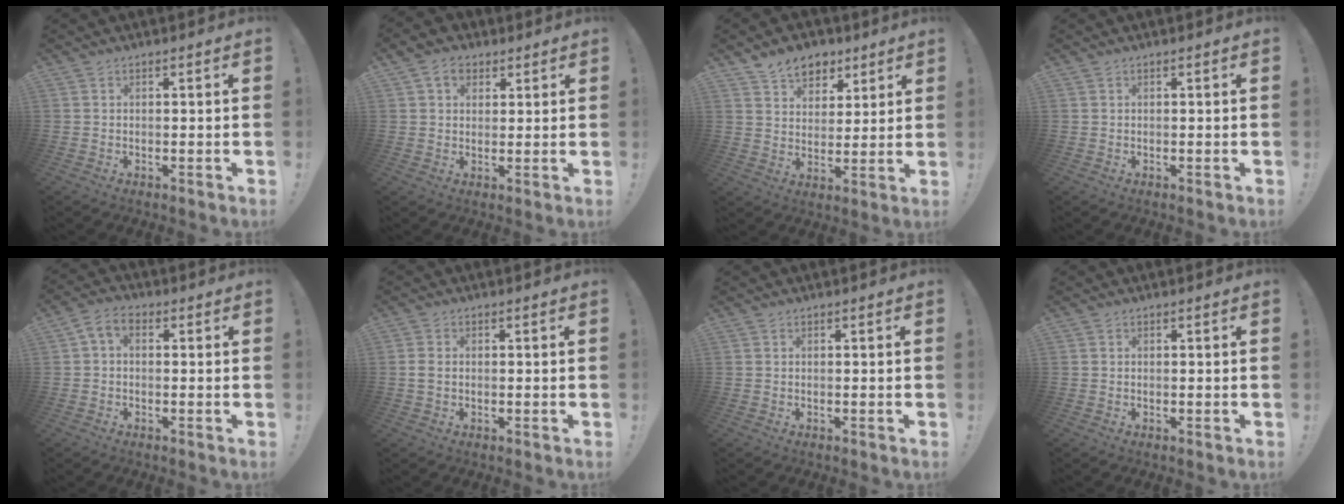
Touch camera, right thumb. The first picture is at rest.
{"total": 7.0, "force": [3.2, 5.4, 3.1], "torque": [-0.052, -0.003, 0.062]}
{"total": 9.8, "force": [6.6, 6.7, 2.8], "torque": [-0.047, -0.037, 0.130]}
{"total": 0.0}
{"total": 4.0, "force": [0.1, 2.6, 3.0], "torque": [-0.054, 0.005, 0.003]}
{"total": 2.1, "force": [-0.1, 1.5, 1.5], "torque": [-0.030, 0.006, 0.001]}
{"total": 0.0}
{"total": 0.0}